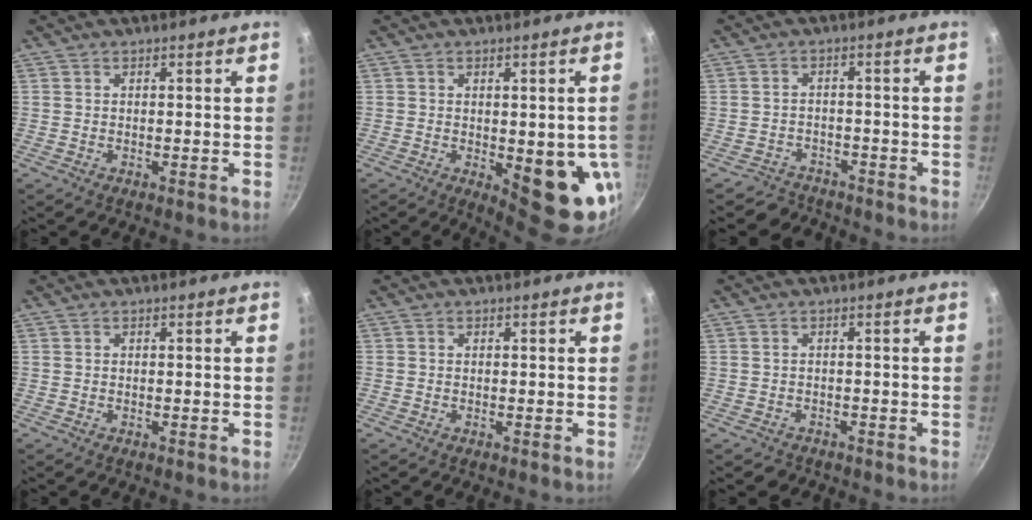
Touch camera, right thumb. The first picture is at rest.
{"total": 12.2, "force": [-2.4, 4.9, 10.9], "torque": [-0.103, -0.010, -0.019]}
{"total": 4.4, "force": [-3.6, 2.4, -0.6], "torque": [0.028, 0.048, -0.062]}
{"total": 0.0}
{"total": 0.0}
{"total": 2.0, "force": [-1.4, 1.4, 0.3], "torque": [0.002, 0.022, -0.014]}